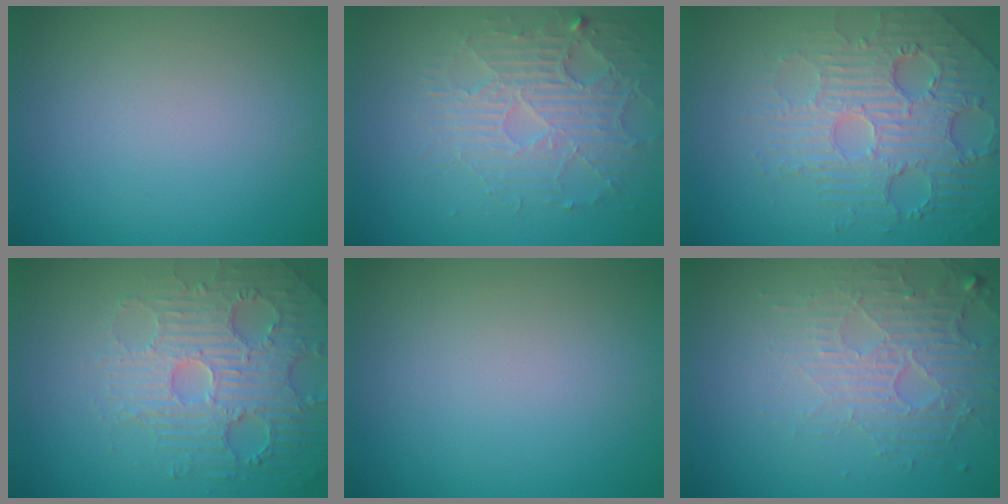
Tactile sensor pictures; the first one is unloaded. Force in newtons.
{"total": 3.8, "press": 3.4, "slide": 1.7}
{"total": 5.6, "press": 4.7, "slide": 3.0}
{"total": 4.5, "press": 4.5, "slide": 0.9}
{"total": 0.0}
{"total": 5.2, "press": 3.3, "slide": 4.0}